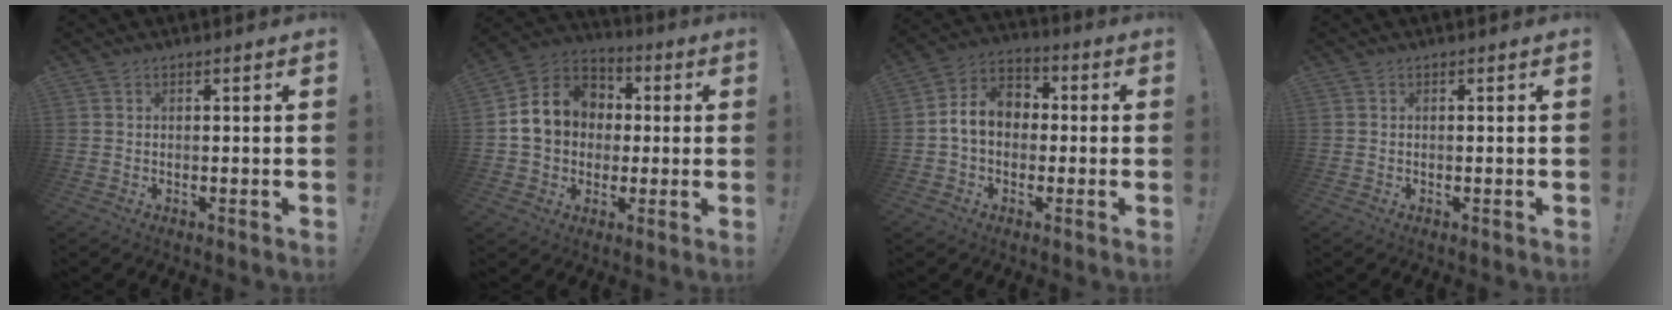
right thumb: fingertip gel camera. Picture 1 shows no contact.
{"total": 14.4, "force": [1.8, 12.2, 7.4], "torque": [-0.106, 0.005, 0.043]}
{"total": 10.9, "force": [0.6, 8.3, 7.0], "torque": [-0.114, 0.015, 0.020]}
{"total": 0.0}